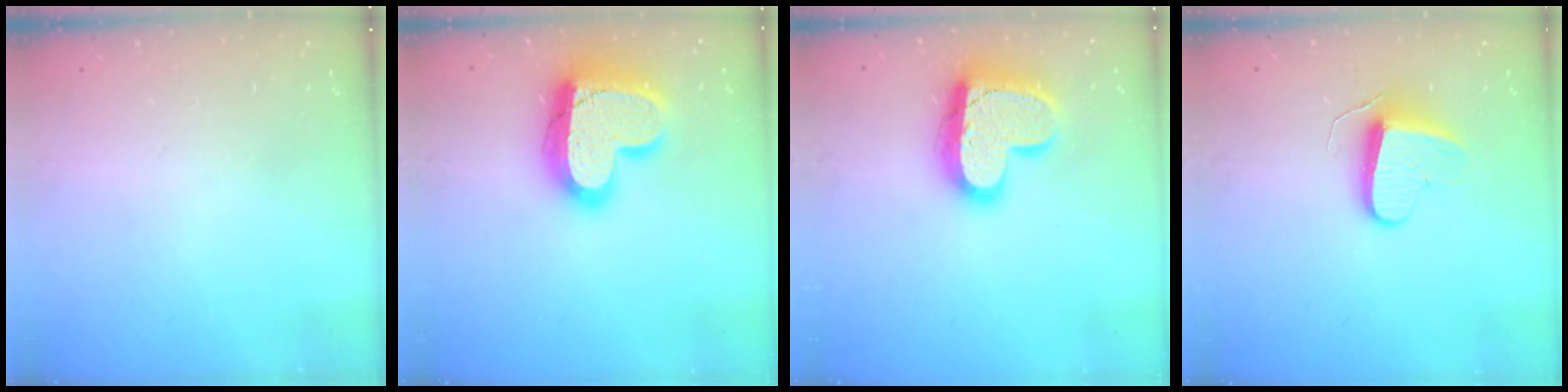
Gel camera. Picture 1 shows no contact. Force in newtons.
{"total": 21.4, "press": 21.3, "slide": 1.7}
{"total": 19.1, "press": 19.0, "slide": 1.8}
{"total": 9.5, "press": 9.5, "slide": 0.4}